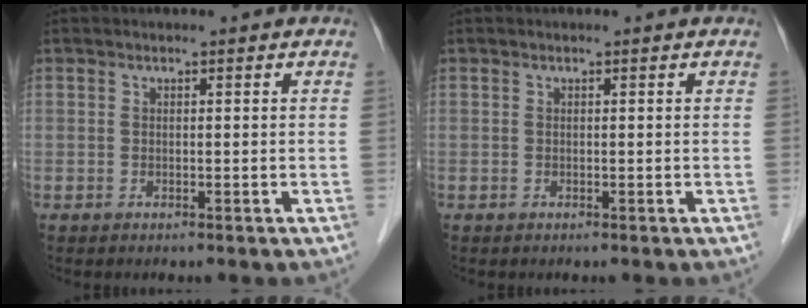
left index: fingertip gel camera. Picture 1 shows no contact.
{"total": 0.0}